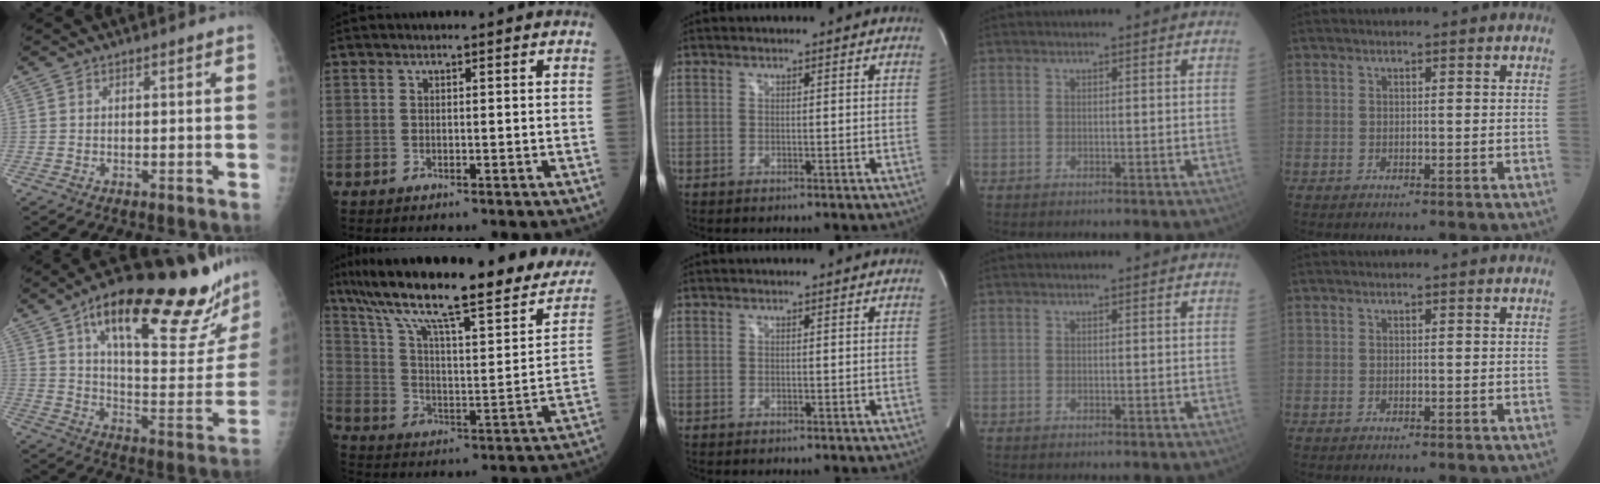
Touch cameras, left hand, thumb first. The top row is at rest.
{"thumb": {"total": 30.1, "force": [20.3, 8.0, 20.7], "torque": [-0.271, -0.066, 0.297]}, "index": {"total": 32.0, "force": [24.9, 5.7, 19.4], "torque": [-0.311, -0.019, 0.344]}}